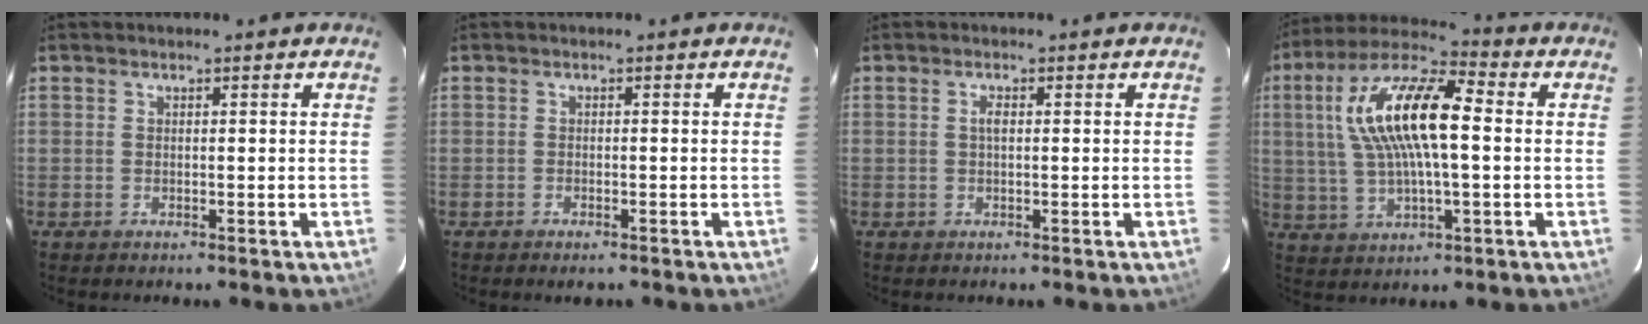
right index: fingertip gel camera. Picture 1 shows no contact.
{"total": 1.7, "force": [-1.3, 0.7, 0.8], "torque": [-0.022, -0.002, -0.023]}
{"total": 1.2, "force": [0.1, 0.5, 1.1], "torque": [-0.022, 0.002, 0.000]}
{"total": 16.8, "force": [2.1, 5.6, 15.7], "torque": [-0.304, 0.023, 0.034]}